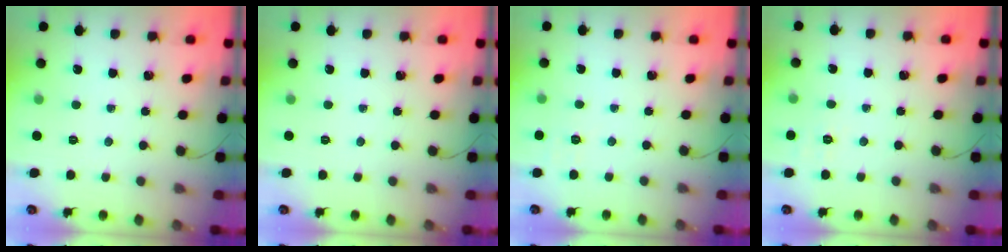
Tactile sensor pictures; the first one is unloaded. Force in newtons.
{"total": 0.0}
{"total": 1.6, "press": 0.1, "slide": 1.6}
{"total": 2.1, "press": 1.2, "slide": 1.8}